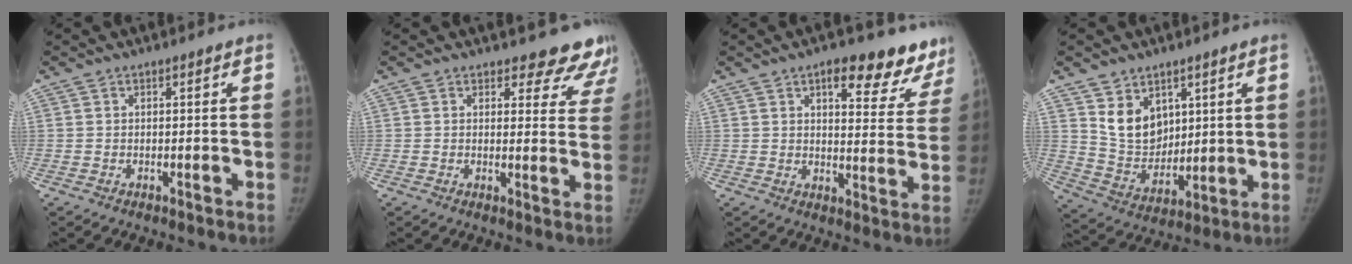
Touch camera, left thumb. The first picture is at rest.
{"total": 9.8, "force": [9.0, 3.7, 1.4], "torque": [0.040, -0.056, 0.075]}
{"total": 15.6, "force": [10.9, 6.0, 9.5], "torque": [-0.065, -0.048, 0.123]}
{"total": 10.6, "force": [5.0, 7.7, 5.2], "torque": [-0.057, -0.043, 0.110]}